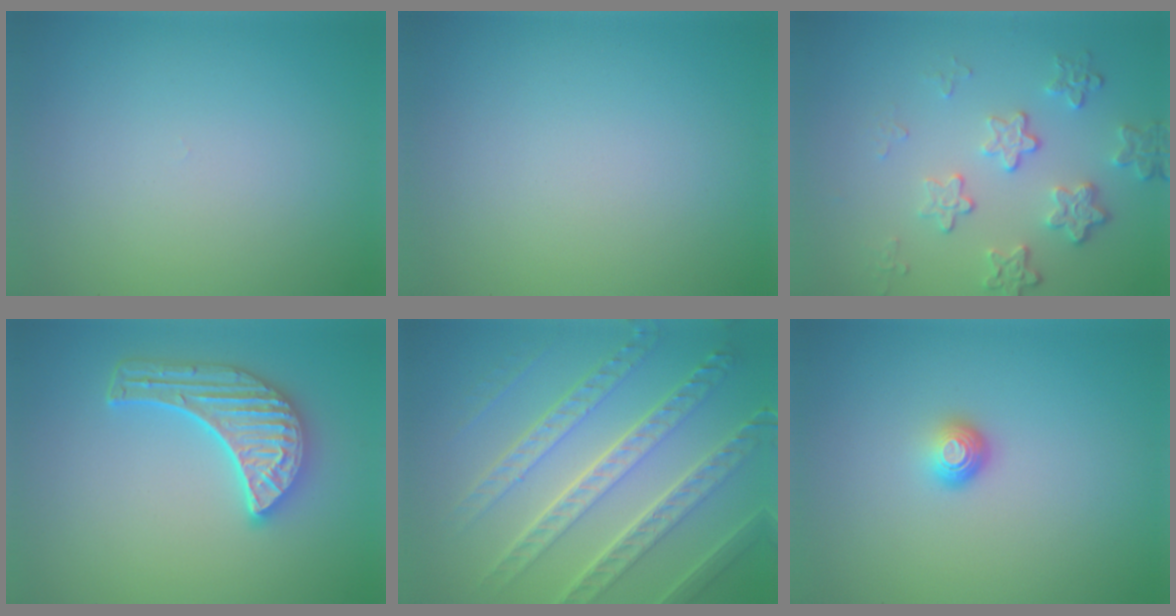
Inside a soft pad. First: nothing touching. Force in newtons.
{"total": 0.0}
{"total": 4.0, "press": 3.1, "slide": 2.6}
{"total": 5.3, "press": 4.4, "slide": 2.8}
{"total": 8.4, "press": 6.1, "slide": 5.8}
{"total": 1.4, "press": 1.1, "slide": 1.0}